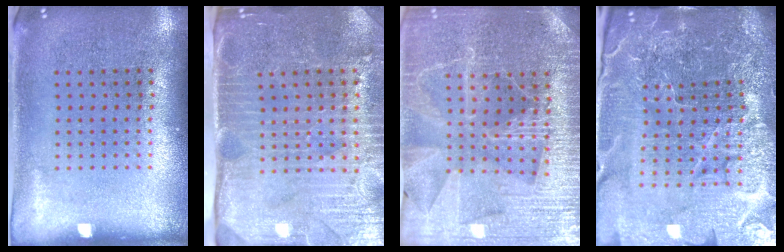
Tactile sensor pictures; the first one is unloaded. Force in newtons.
{"total": 4.4, "press": 3.8, "slide": 2.3}
{"total": 4.2, "press": 3.9, "slide": 1.5}
{"total": 6.7, "press": 5.9, "slide": 3.1}